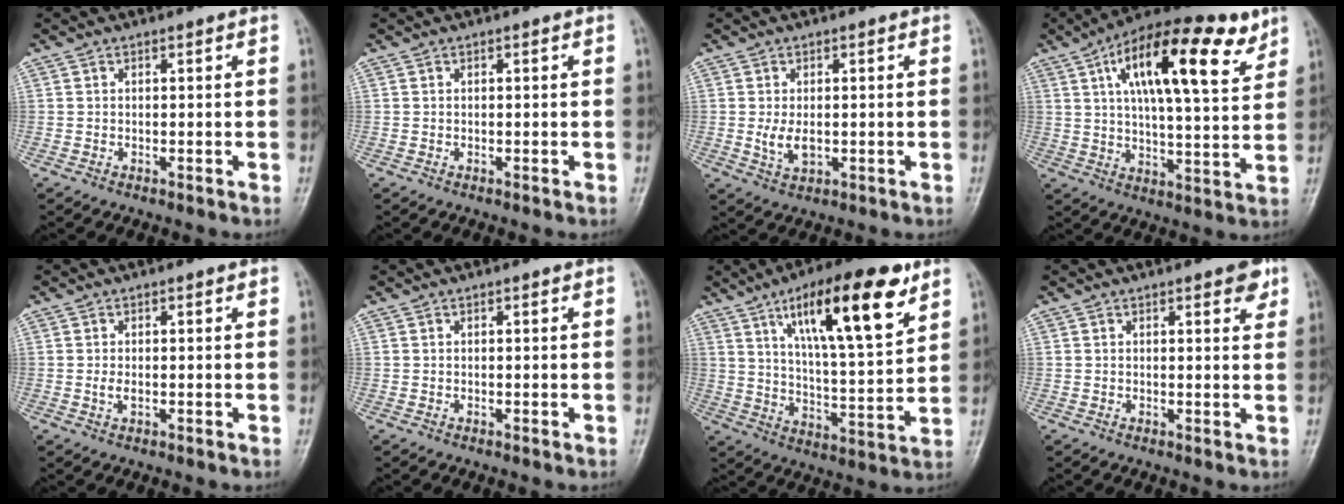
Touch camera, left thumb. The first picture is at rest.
{"total": 0.0}
{"total": 3.9, "force": [-0.3, 2.3, 3.1], "torque": [-0.056, -0.007, 0.000]}
{"total": 20.3, "force": [9.4, 7.2, 16.4], "torque": [-0.240, -0.015, 0.147]}
{"total": 1.4, "force": [-0.2, 0.7, 1.2], "torque": [-0.025, 0.001, -0.005]}
{"total": 0.0}
{"total": 19.7, "force": [10.2, 5.4, 16.0], "torque": [-0.229, -0.038, 0.167]}
{"total": 3.1, "force": [1.7, 1.2, 2.3], "torque": [-0.018, -0.005, 0.017]}